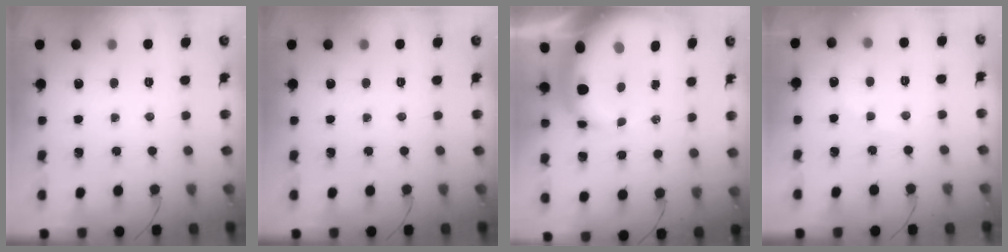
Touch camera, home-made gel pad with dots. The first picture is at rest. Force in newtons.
{"total": 0.0}
{"total": 9.6, "press": 9.3, "slide": 2.2}
{"total": 5.1, "press": 5.0, "slide": 0.8}